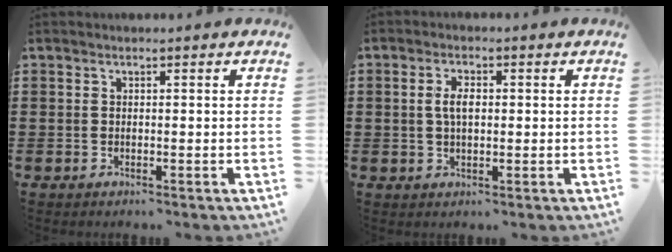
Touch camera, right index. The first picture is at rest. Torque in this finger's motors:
{"motor_torque": [0.13, -0.03, 0.08, 0.05]}